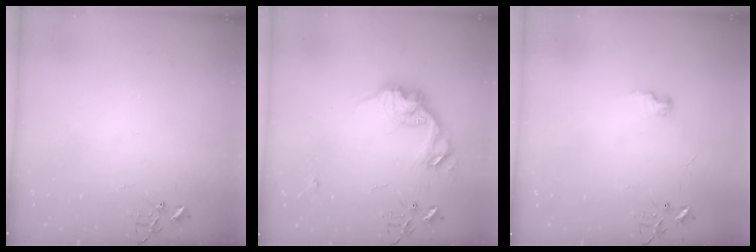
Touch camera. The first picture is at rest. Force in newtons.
{"total": 16.0, "press": 16.0, "slide": 0.3}
{"total": 7.0, "press": 7.0, "slide": 0.6}